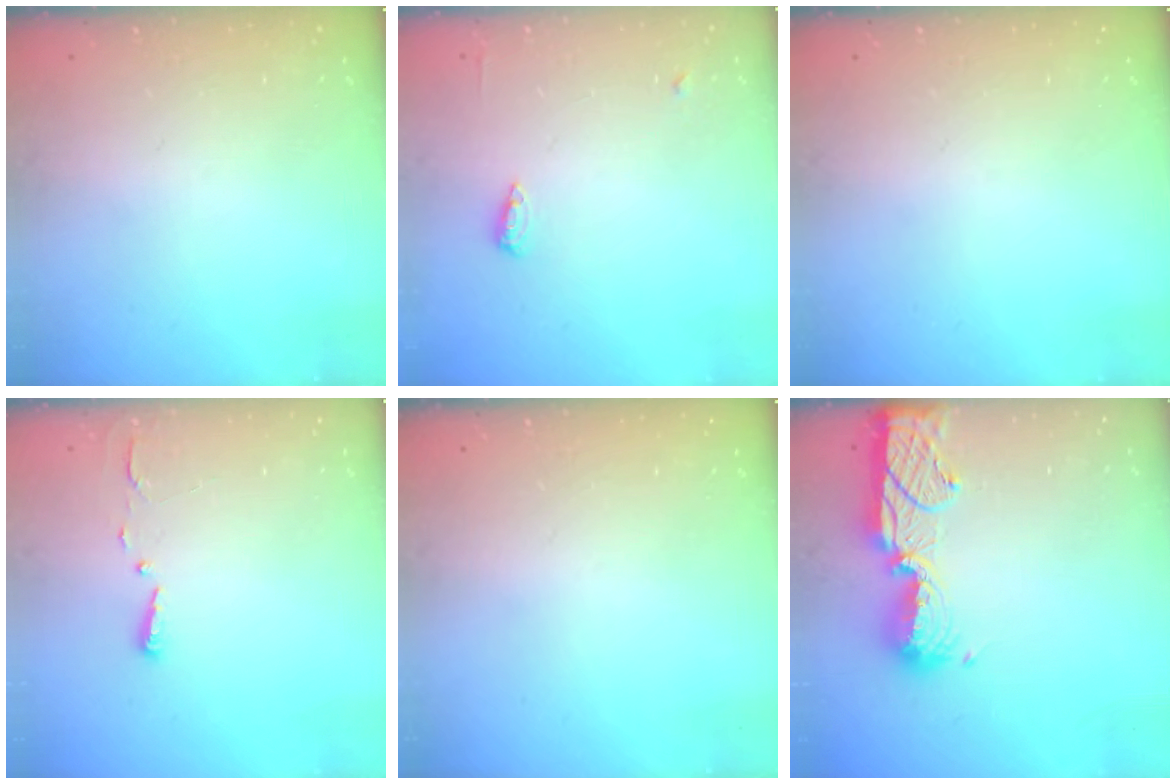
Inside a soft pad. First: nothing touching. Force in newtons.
{"total": 5.5, "press": 5.4, "slide": 1.0}
{"total": 0.0}
{"total": 2.7, "press": 2.7, "slide": 0.4}
{"total": 0.0}
{"total": 13.4, "press": 13.3, "slide": 1.0}